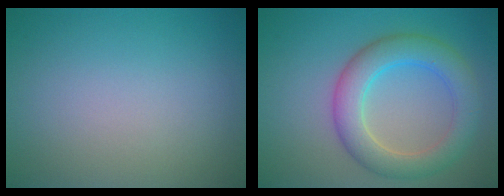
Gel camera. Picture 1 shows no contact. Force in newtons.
{"total": 5.5, "press": 5.5, "slide": 0.1}